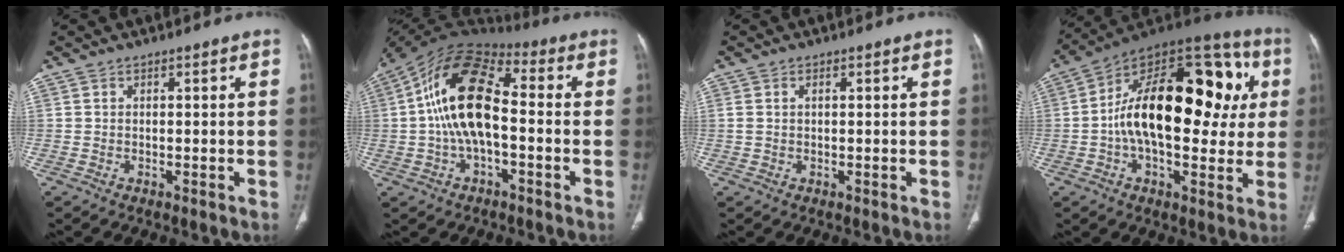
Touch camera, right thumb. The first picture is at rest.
{"total": 16.4, "force": [-0.5, 8.3, 14.1], "torque": [-0.262, 0.042, -0.020]}
{"total": 1.5, "force": [0.4, 0.9, 1.1], "torque": [-0.034, 0.012, 0.015]}
{"total": 28.1, "force": [2.9, 14.6, 23.8], "torque": [-0.342, 0.039, 0.035]}